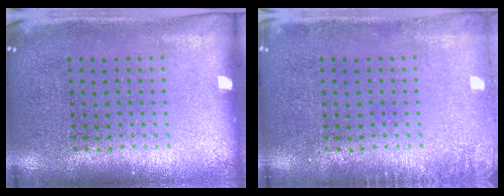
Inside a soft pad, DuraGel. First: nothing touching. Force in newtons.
{"total": 1.1, "press": 1.1, "slide": 0.2}